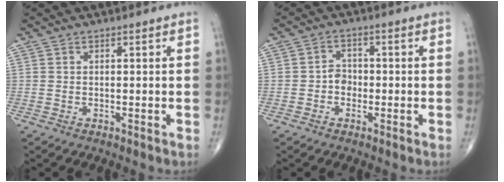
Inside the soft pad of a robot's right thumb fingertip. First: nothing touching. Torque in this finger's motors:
{"motor_torque": [0.40, -0.07, 0.04, -0.21, 0.02]}